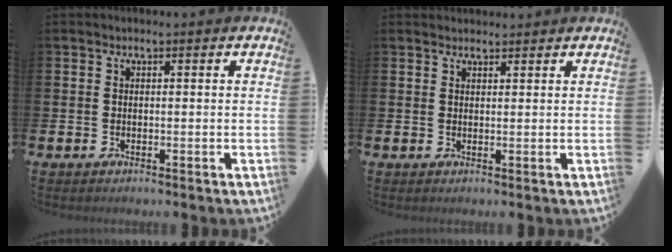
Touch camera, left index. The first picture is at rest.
{"total": 1.5, "force": [1.4, 0.3, 0.0], "torque": [0.009, -0.005, 0.024]}